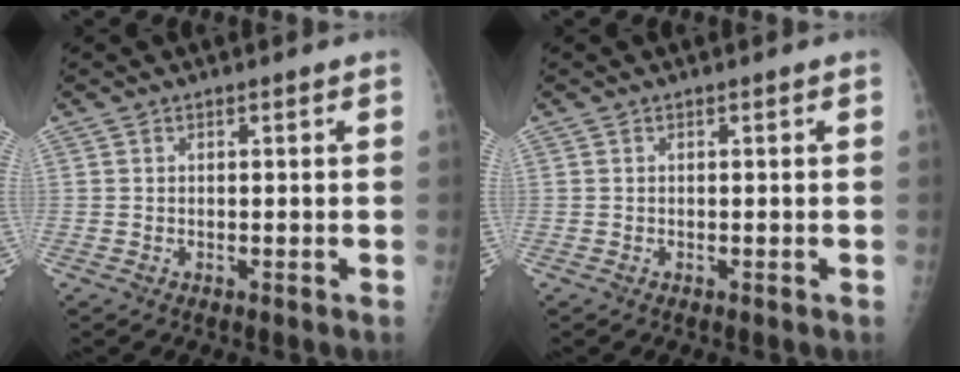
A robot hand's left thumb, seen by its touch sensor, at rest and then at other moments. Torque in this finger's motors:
{"motor_torque": [0.03, 0.03, 0.00, -0.03, 0.00]}